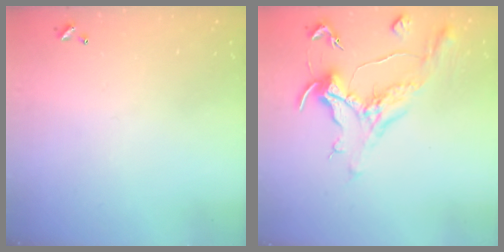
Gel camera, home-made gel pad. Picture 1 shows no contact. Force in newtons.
{"total": 1.6, "press": 1.5, "slide": 0.6}